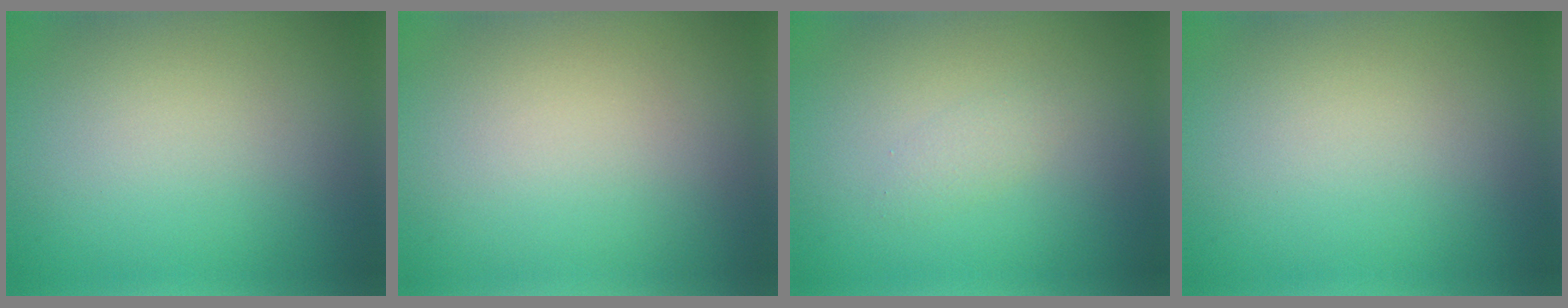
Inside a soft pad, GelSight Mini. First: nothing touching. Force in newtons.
{"total": 0.0}
{"total": 1.1, "press": 1.1, "slide": 0.1}
{"total": 0.0}